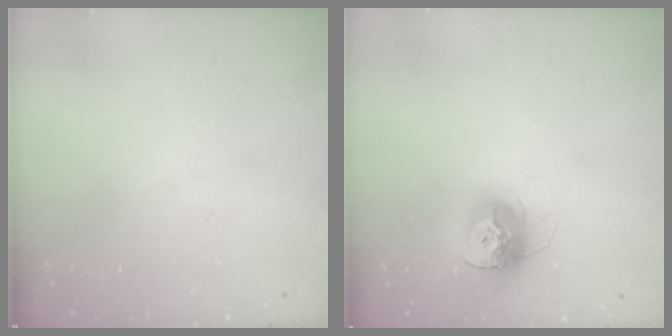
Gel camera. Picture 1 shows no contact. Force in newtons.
{"total": 12.0, "press": 11.9, "slide": 1.0}